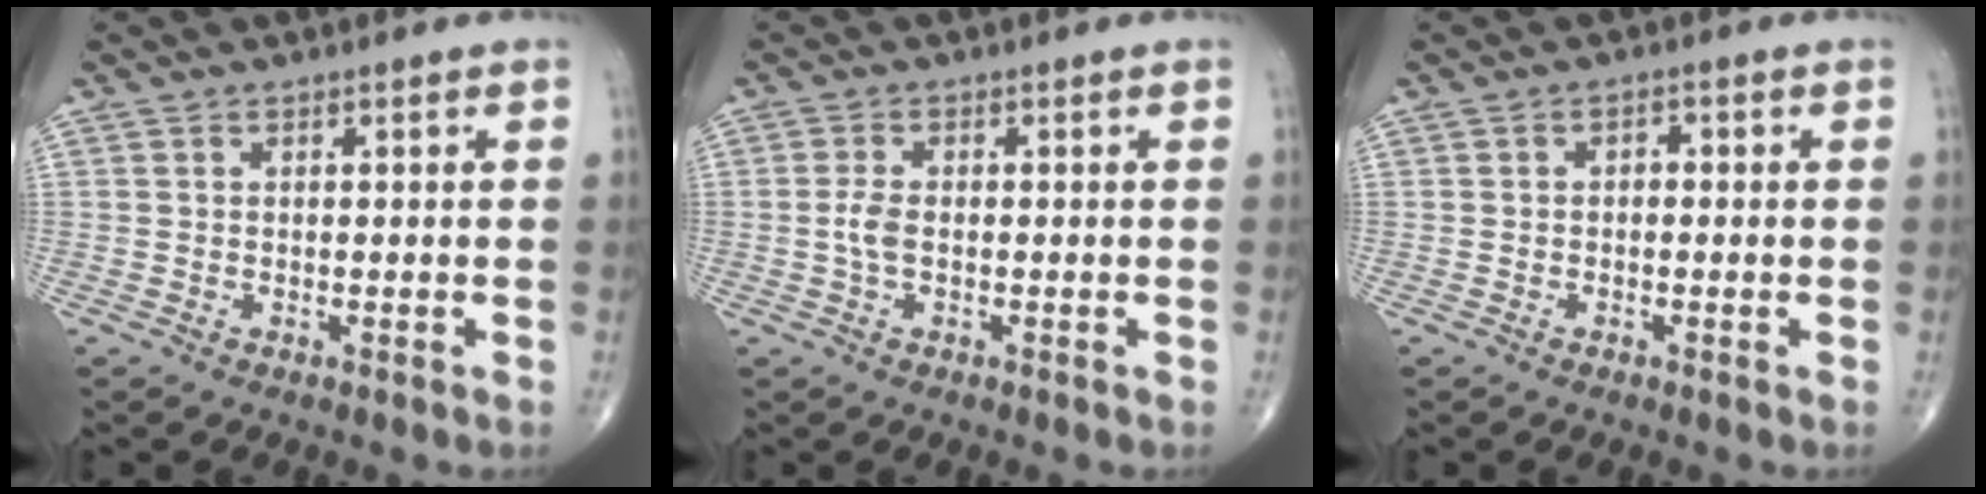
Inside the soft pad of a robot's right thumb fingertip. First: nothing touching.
{"total": 2.7, "force": [-0.4, 1.3, 2.3], "torque": [-0.055, 0.004, -0.009]}
{"total": 1.4, "force": [-0.1, 1.0, 1.0], "torque": [-0.002, 0.007, -0.007]}